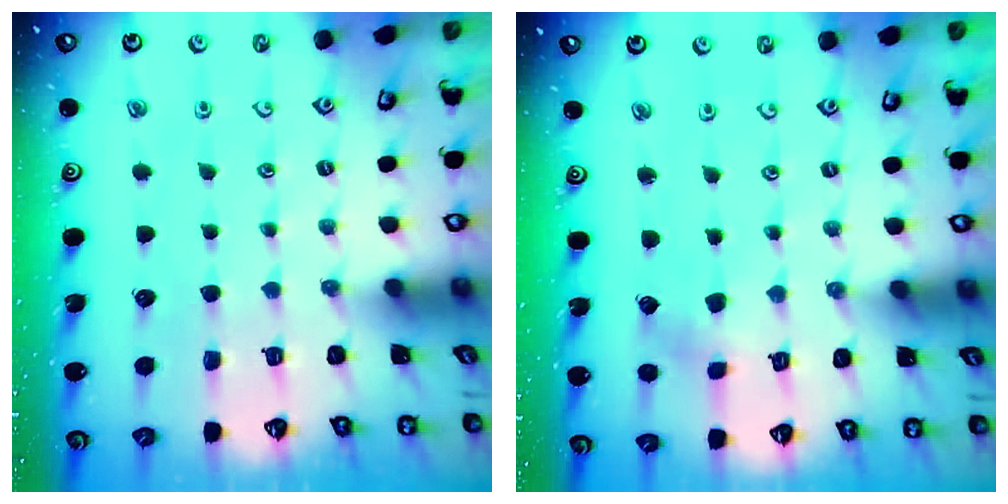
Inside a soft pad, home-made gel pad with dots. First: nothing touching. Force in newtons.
{"total": 1.7, "press": 1.7, "slide": 0.2}